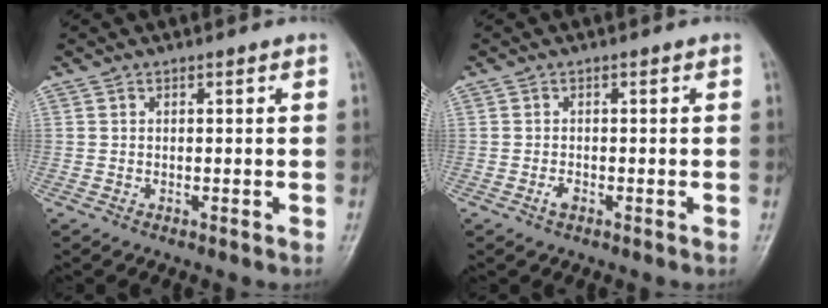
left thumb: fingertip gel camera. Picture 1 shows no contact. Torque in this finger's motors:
{"motor_torque": [0.05, 0.53, 0.35, -0.06, 0.00]}